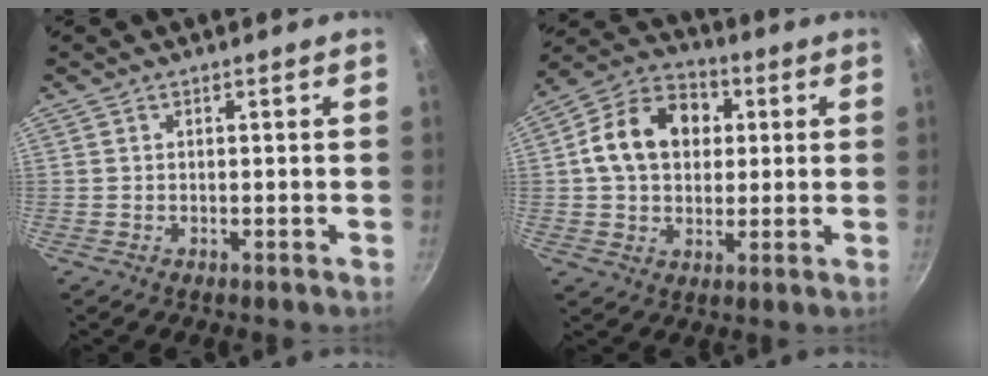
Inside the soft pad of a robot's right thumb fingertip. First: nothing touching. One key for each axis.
{"total": 14.4, "fx": 2.4, "fy": 10.9, "fz": 9.0, "tx": -0.130, "ty": 0.022, "tz": 0.025}